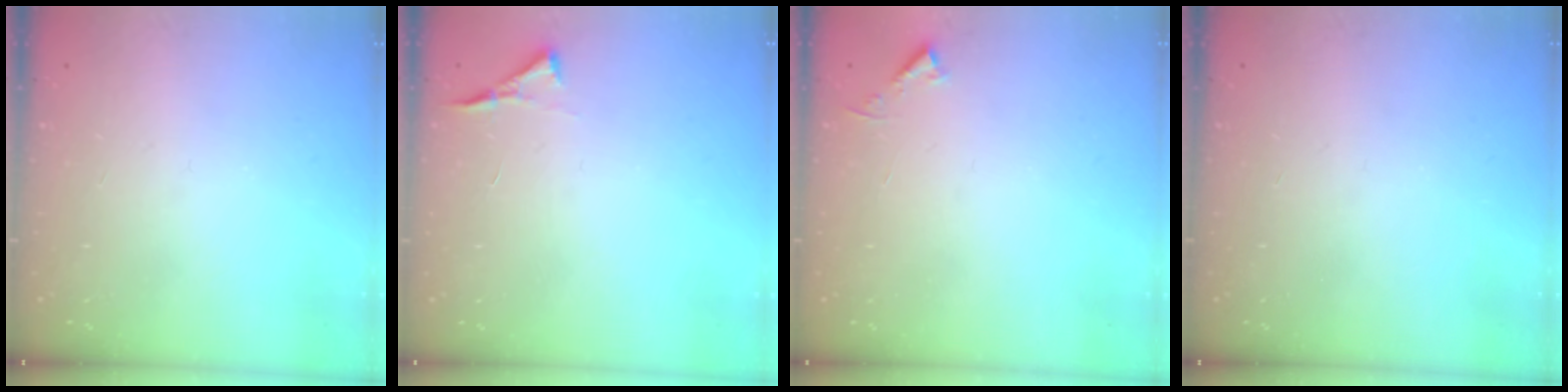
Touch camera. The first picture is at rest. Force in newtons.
{"total": 3.5, "press": 3.5, "slide": 0.5}
{"total": 4.0, "press": 4.0, "slide": 0.4}
{"total": 0.0}